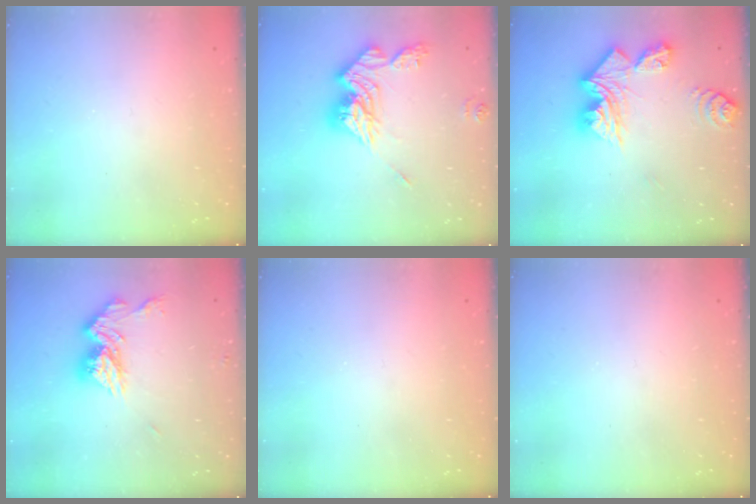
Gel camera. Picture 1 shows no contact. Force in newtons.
{"total": 15.1, "press": 15.1, "slide": 0.3}
{"total": 16.6, "press": 16.5, "slide": 1.9}
{"total": 12.6, "press": 12.6, "slide": 1.0}
{"total": 0.0}
{"total": 0.0}